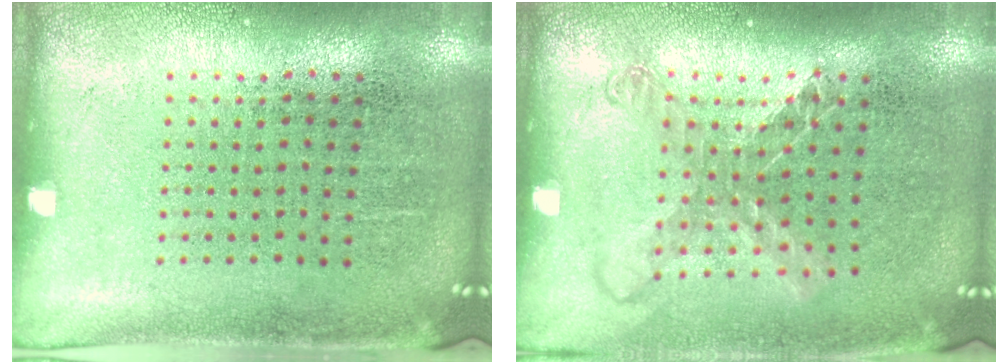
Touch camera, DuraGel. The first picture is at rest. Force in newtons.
{"total": 1.6, "press": 1.3, "slide": 0.9}